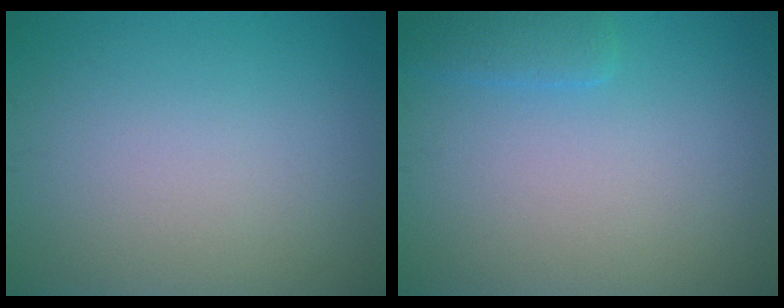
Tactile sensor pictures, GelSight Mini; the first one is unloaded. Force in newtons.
{"total": 1.6, "press": 1.6, "slide": 0.1}